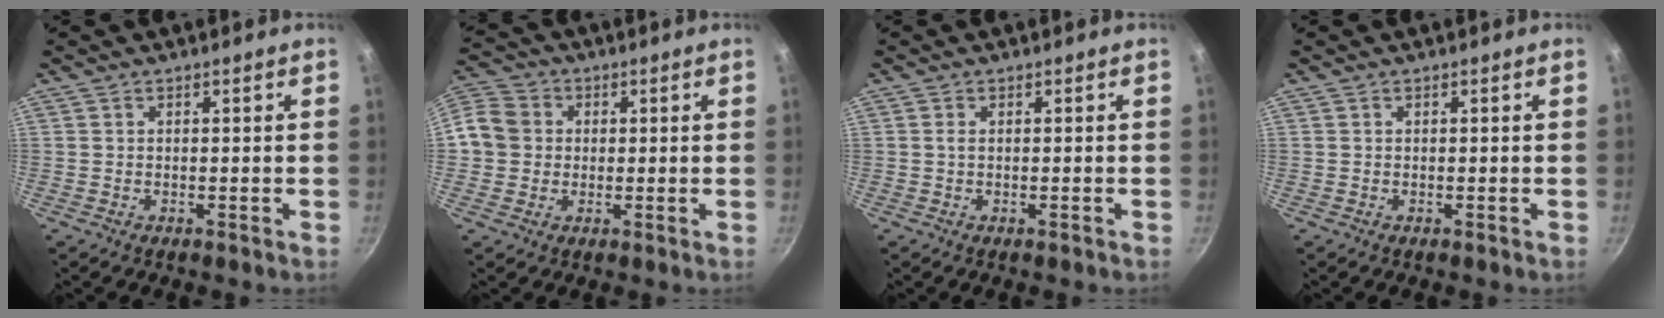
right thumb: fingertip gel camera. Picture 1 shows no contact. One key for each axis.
{"total": 9.7, "fx": 0.5, "fy": 8.9, "fz": 3.9, "tx": -0.053, "ty": 0.019, "tz": -0.007}
{"total": 1.1, "fx": -0.1, "fy": 0.3, "fz": 1.0, "tx": -0.025, "ty": 0.001, "tz": -0.004}
{"total": 0.0}